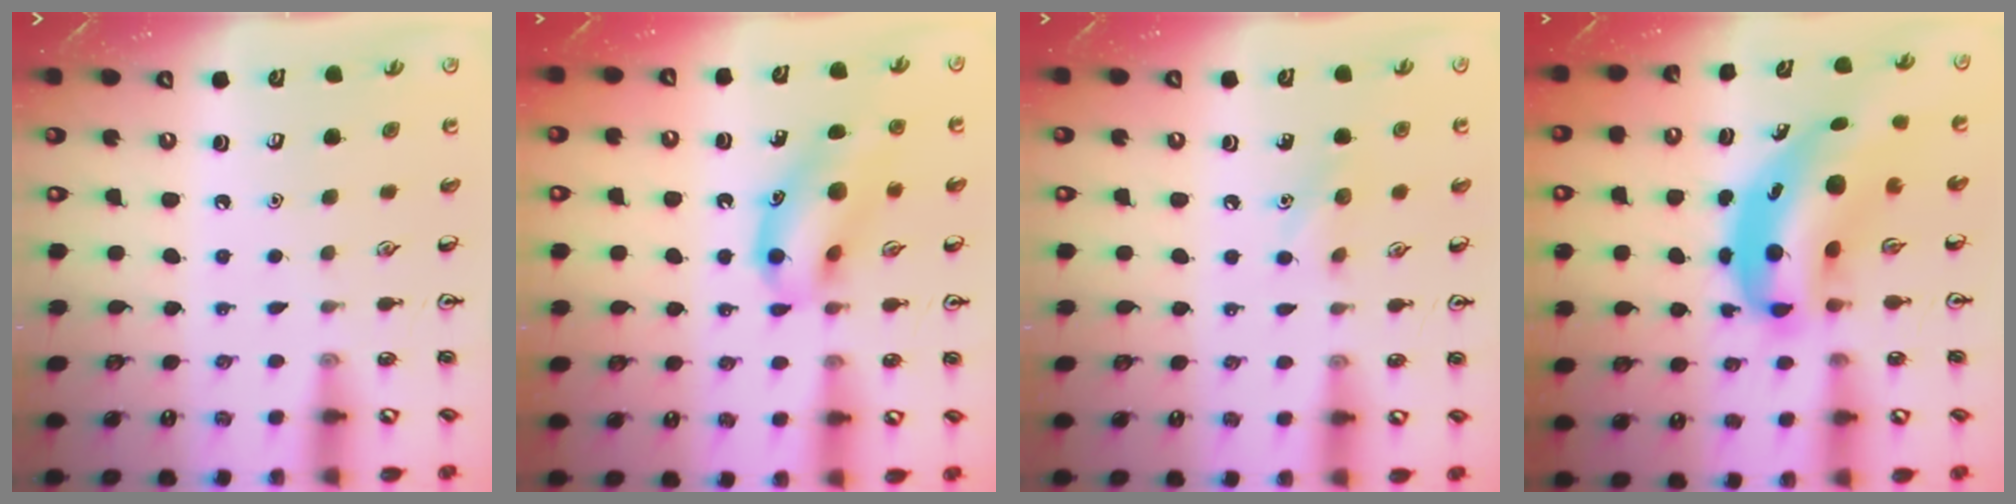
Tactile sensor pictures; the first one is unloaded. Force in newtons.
{"total": 13.8, "press": 13.4, "slide": 3.2}
{"total": 6.3, "press": 6.0, "slide": 2.0}
{"total": 10.4, "press": 10.0, "slide": 2.9}